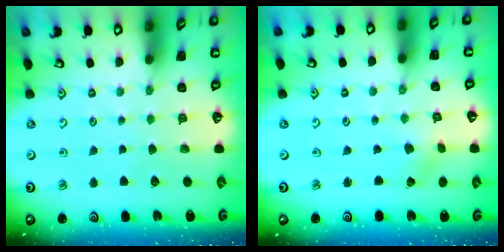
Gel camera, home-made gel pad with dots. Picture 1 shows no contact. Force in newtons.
{"total": 0.6, "press": 0.6, "slide": 0.1}